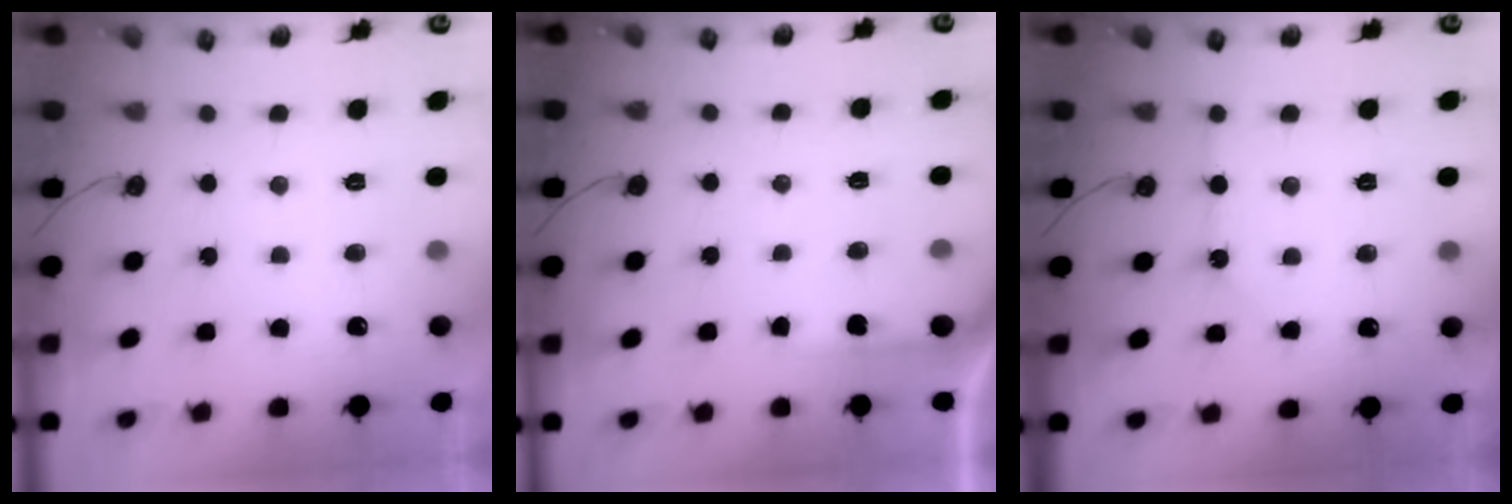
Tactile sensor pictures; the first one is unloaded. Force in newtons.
{"total": 2.9, "press": 2.9, "slide": 0.3}
{"total": 1.8, "press": 1.8, "slide": 0.4}